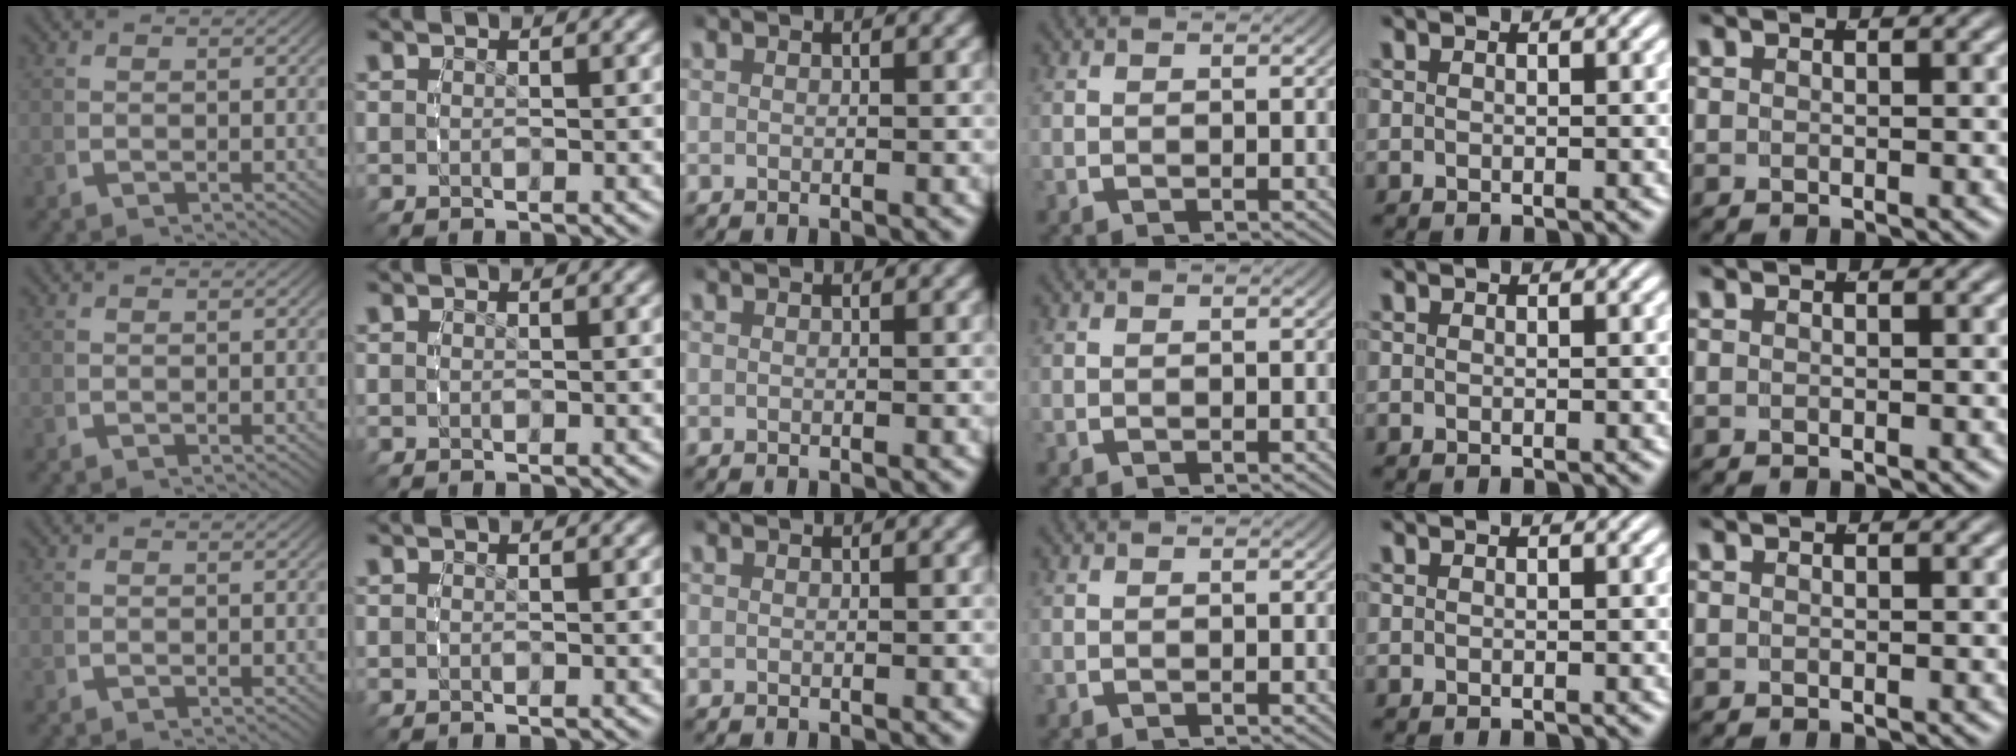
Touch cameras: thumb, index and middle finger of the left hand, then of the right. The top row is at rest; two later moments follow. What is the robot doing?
{"motion": "reach", "object": "backpack"}